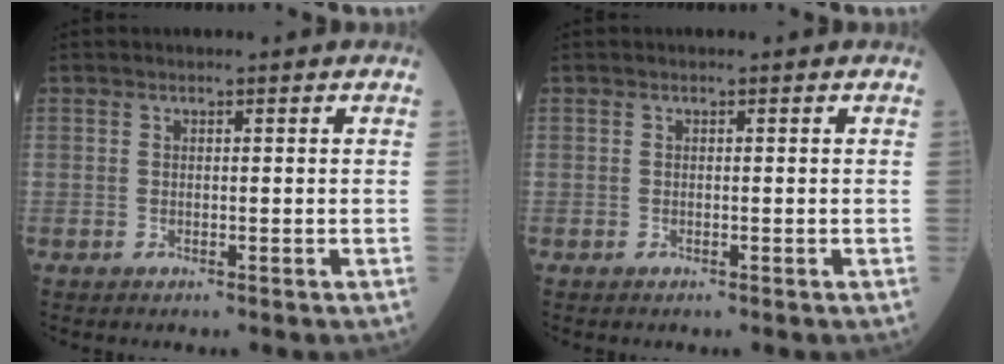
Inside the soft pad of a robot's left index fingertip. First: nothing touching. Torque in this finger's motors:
{"motor_torque": [-0.02, 0.01, 0.00, 0.00]}